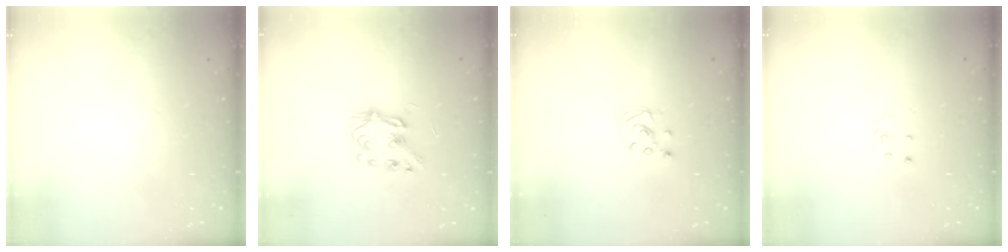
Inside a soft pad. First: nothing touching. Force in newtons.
{"total": 7.1, "press": 7.1, "slide": 0.4}
{"total": 2.2, "press": 2.2, "slide": 0.2}
{"total": 3.7, "press": 3.7, "slide": 0.3}